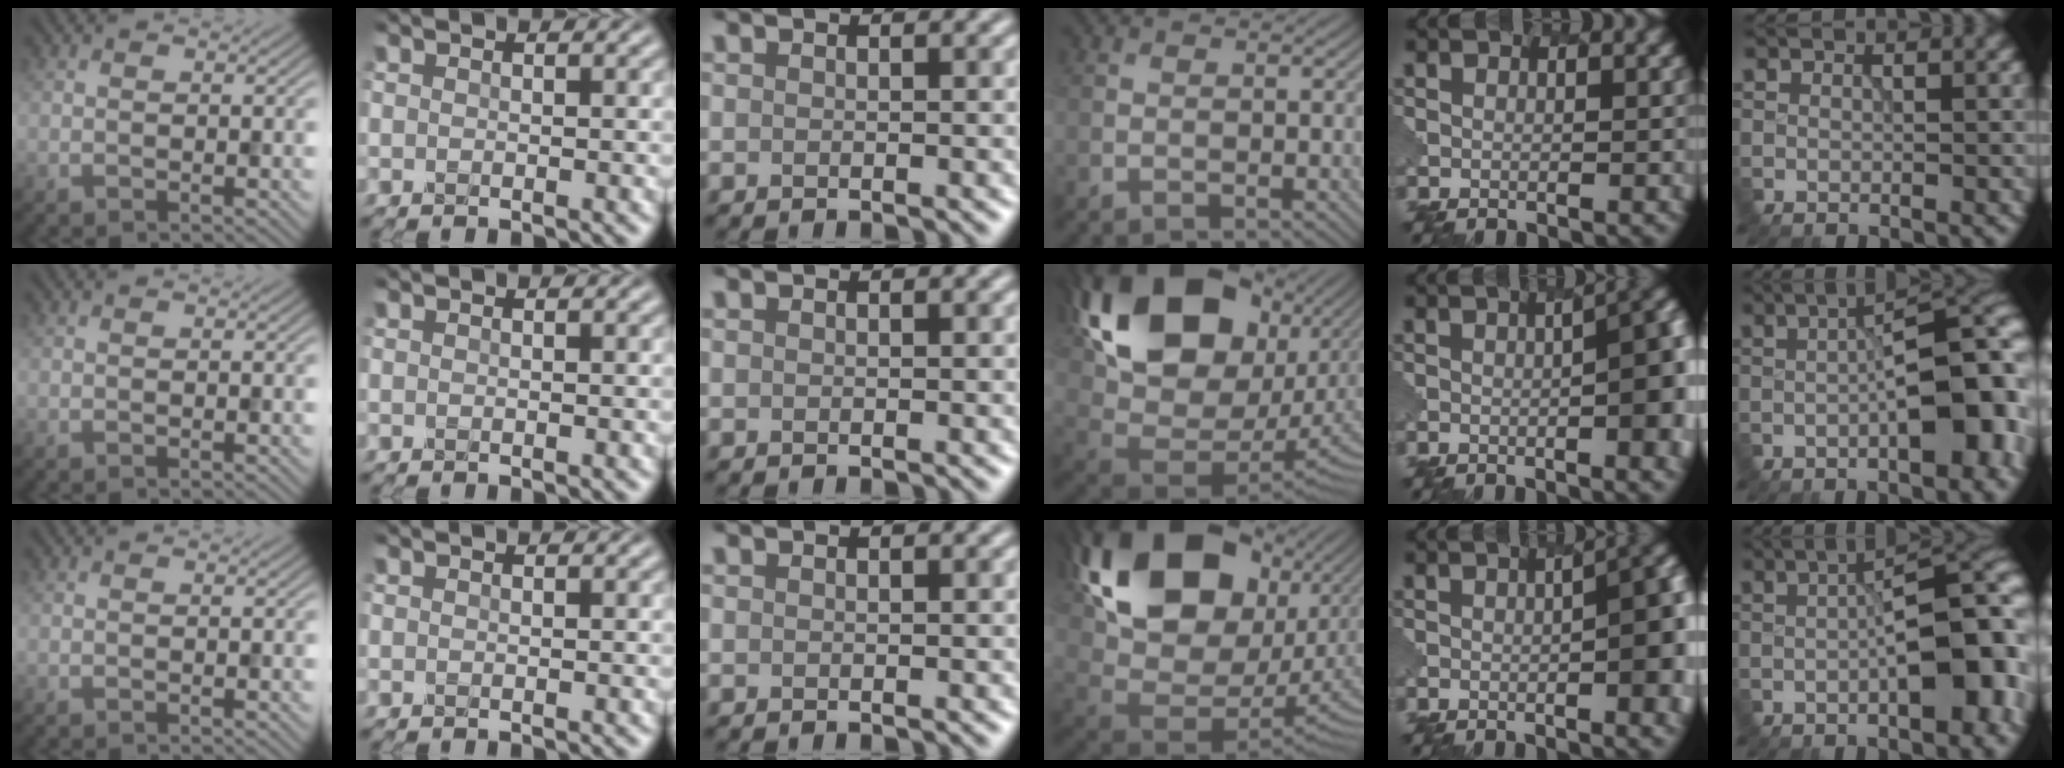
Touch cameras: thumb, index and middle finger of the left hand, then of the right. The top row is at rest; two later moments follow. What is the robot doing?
{"motion": "dispense", "object": "glue stick"}